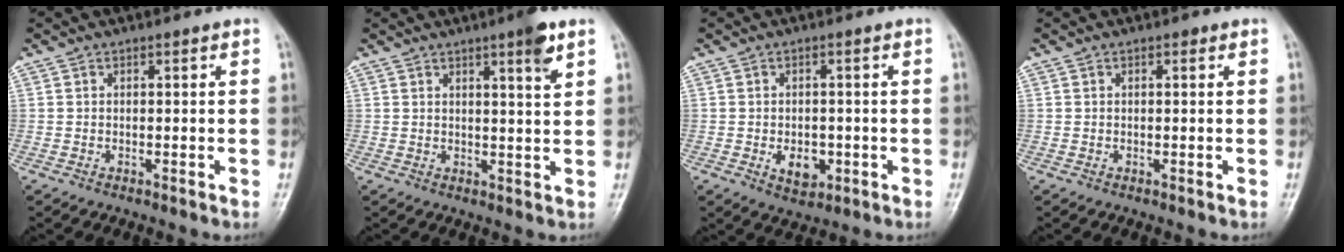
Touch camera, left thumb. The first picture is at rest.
{"total": 4.7, "force": [2.8, 0.3, 3.8], "torque": [-0.051, -0.017, 0.041]}
{"total": 4.8, "force": [-1.2, 3.3, 3.3], "torque": [-0.034, 0.000, -0.009]}
{"total": 0.6, "force": [0.3, 0.2, 0.4], "torque": [-0.006, 0.001, 0.001]}